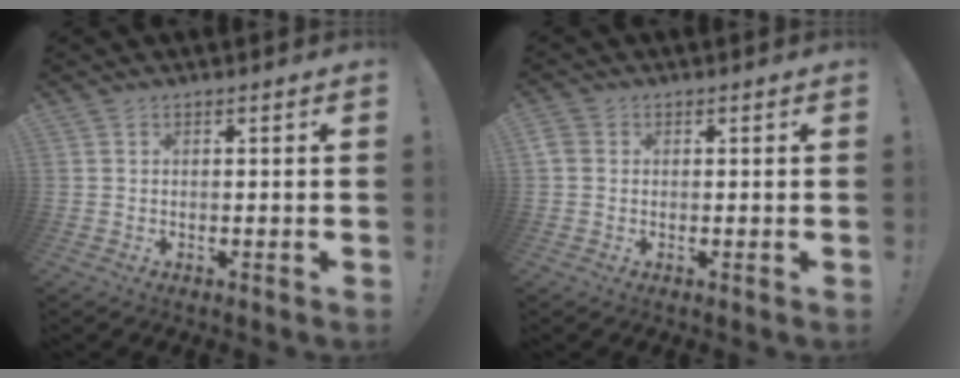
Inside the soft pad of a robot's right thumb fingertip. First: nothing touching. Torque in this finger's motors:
{"motor_torque": [0.02, 0.30, 0.21, -0.25, 0.00]}